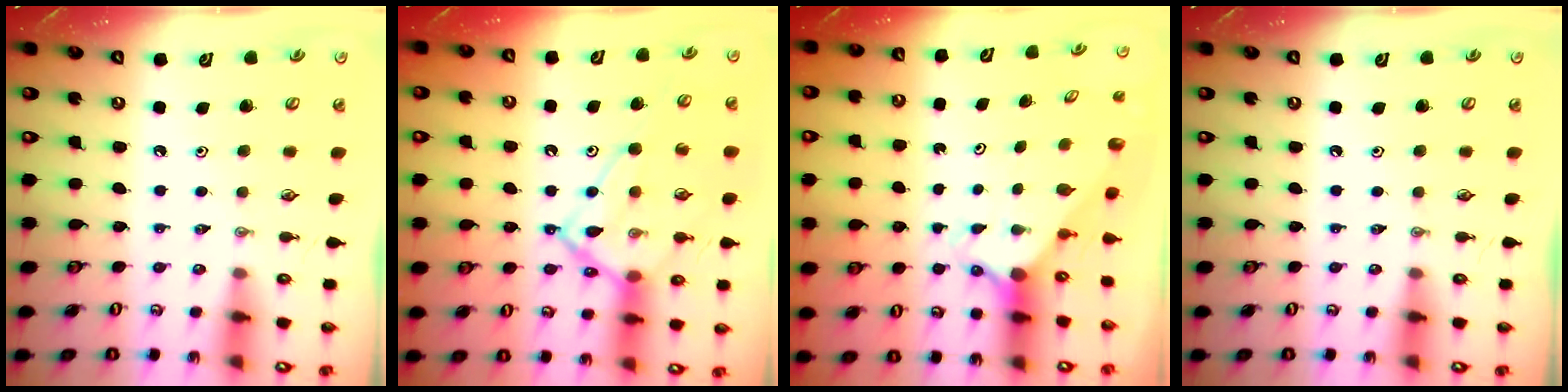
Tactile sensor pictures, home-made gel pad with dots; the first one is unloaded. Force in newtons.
{"total": 17.6, "press": 17.5, "slide": 1.4}
{"total": 2.2, "press": 2.2, "slide": 0.2}
{"total": 0.0}